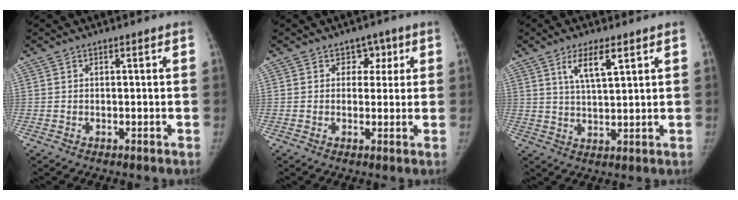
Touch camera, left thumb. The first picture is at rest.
{"total": 3.4, "force": [1.3, 2.9, 1.1], "torque": [0.021, -0.001, 0.012]}
{"total": 7.0, "force": [3.2, 1.9, 5.9], "torque": [-0.105, -0.011, 0.063]}